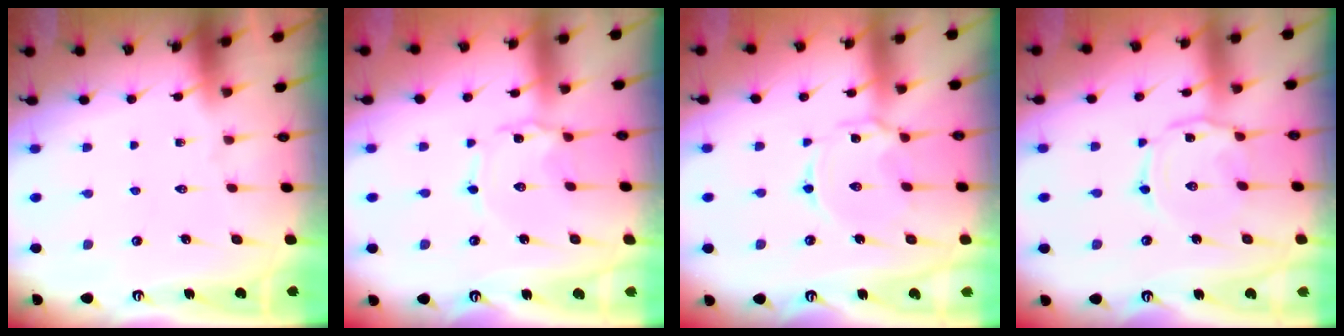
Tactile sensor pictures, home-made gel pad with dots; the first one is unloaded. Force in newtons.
{"total": 1.5, "press": 1.5, "slide": 0.1}
{"total": 3.6, "press": 3.6, "slide": 0.4}
{"total": 3.7, "press": 3.7, "slide": 0.4}